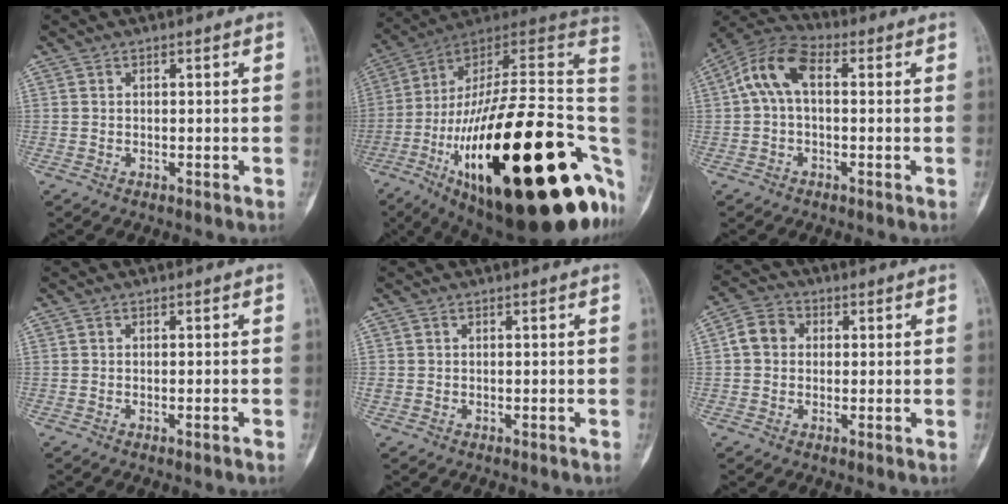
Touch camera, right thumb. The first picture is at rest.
{"total": 44.2, "force": [-10.7, 14.8, 40.2], "torque": [-0.551, 0.067, -0.169]}
{"total": 9.2, "force": [1.1, 5.1, 7.6], "torque": [-0.146, 0.033, 0.008]}
{"total": 0.9, "force": [-0.5, 0.0, 0.7], "torque": [-0.013, 0.002, -0.005]}
{"total": 0.5, "force": [-0.1, 0.5, 0.2], "torque": [-0.003, 0.002, 0.000]}
{"total": 5.3, "force": [0.5, 4.6, 2.7], "torque": [-0.037, 0.015, -0.001]}